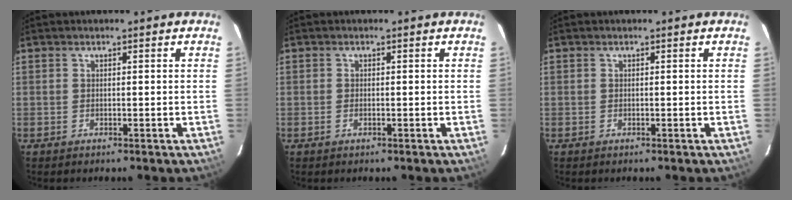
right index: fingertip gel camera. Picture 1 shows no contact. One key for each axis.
{"total": 0.6, "fx": -0.3, "fy": 0.3, "fz": 0.5, "tx": -0.010, "ty": 0.001, "tz": -0.005}
{"total": 0.0}